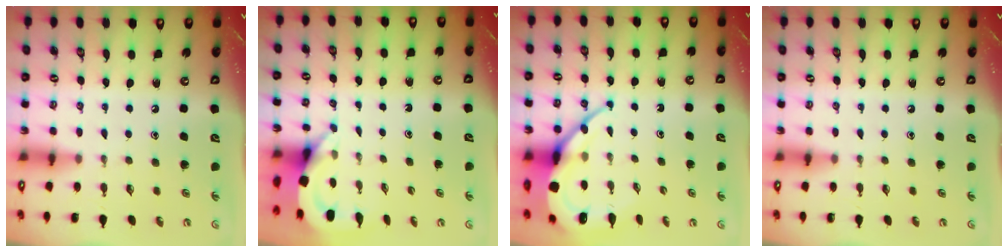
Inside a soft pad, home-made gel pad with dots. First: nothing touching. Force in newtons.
{"total": 3.6, "press": 3.6, "slide": 0.2}
{"total": 11.4, "press": 11.4, "slide": 1.1}
{"total": 0.0}